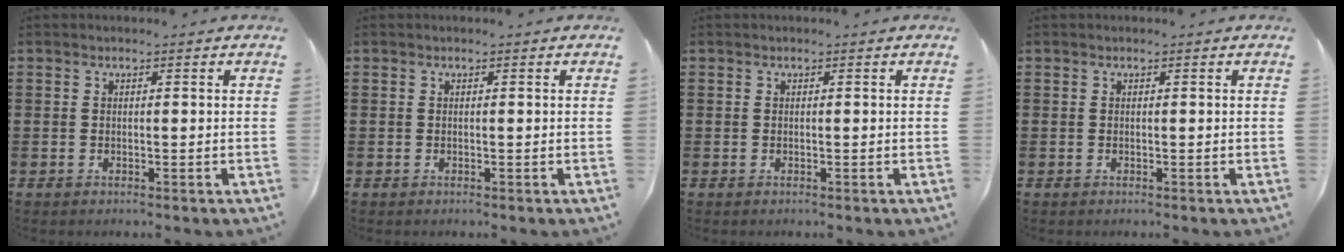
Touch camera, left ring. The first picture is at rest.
{"total": 0.0}
{"total": 0.0}
{"total": 0.0}